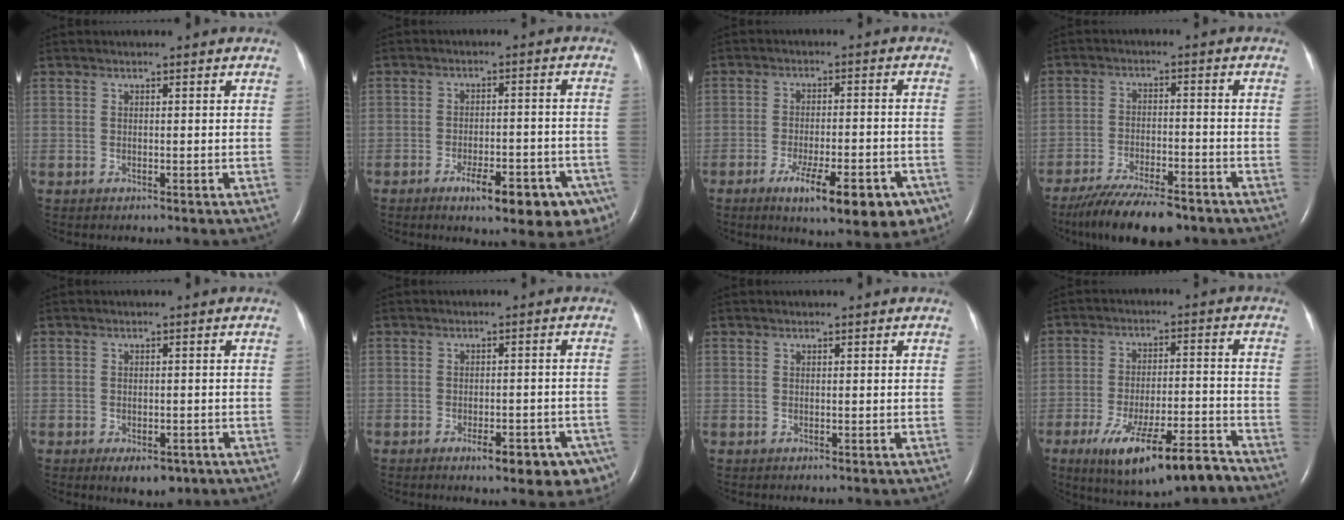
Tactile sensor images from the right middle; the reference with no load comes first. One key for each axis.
{"total": 11.6, "fx": -7.1, "fy": 3.3, "fz": 8.6, "tx": -0.079, "ty": 0.012, "tz": -0.091}
{"total": 13.7, "fx": -8.1, "fy": 3.6, "fz": 10.4, "tx": -0.105, "ty": -0.001, "tz": -0.110}
{"total": 12.5, "fx": -10.1, "fy": 2.9, "fz": 6.8, "tx": -0.115, "ty": -0.022, "tz": -0.160}
{"total": 4.8, "fx": -2.9, "fy": 2.5, "fz": 2.9, "tx": -0.037, "ty": -0.003, "tz": -0.033}
{"total": 8.6, "fx": -5.5, "fy": 2.9, "fz": 6.0, "tx": -0.057, "ty": 0.008, "tz": -0.071}
{"total": 0.0}
{"total": 14.5, "fx": -9.8, "fy": 3.2, "fz": 10.1, "tx": -0.151, "ty": -0.009, "tz": -0.155}